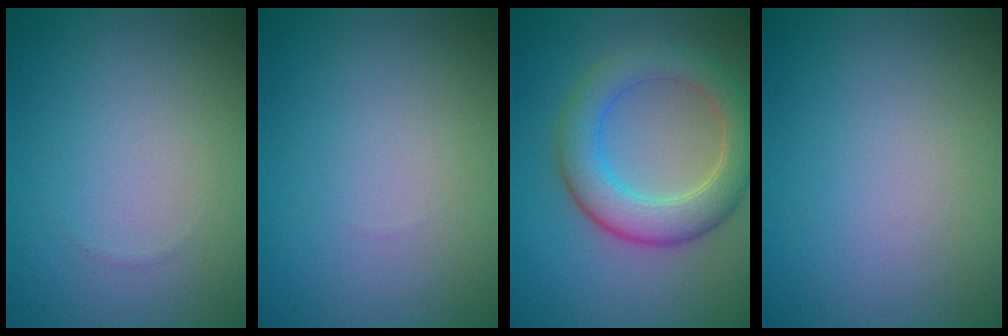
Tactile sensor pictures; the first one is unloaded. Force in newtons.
{"total": 0.0}
{"total": 5.5, "press": 5.4, "slide": 0.3}
{"total": 0.0}